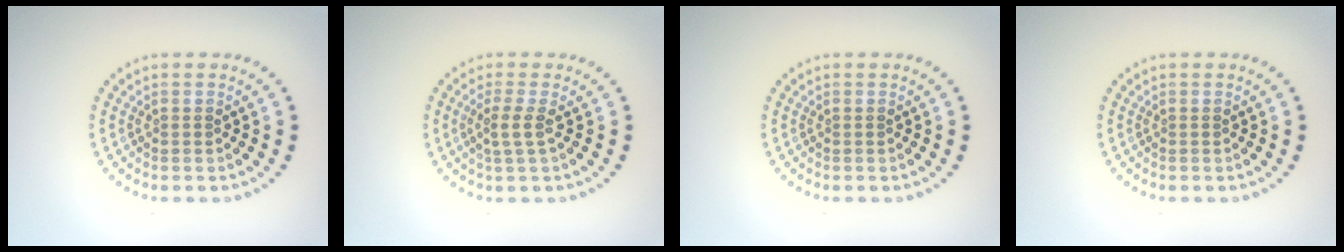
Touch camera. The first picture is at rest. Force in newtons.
{"total": 1.7, "press": 1.3, "slide": 1.0}
{"total": 0.0}
{"total": 0.0}